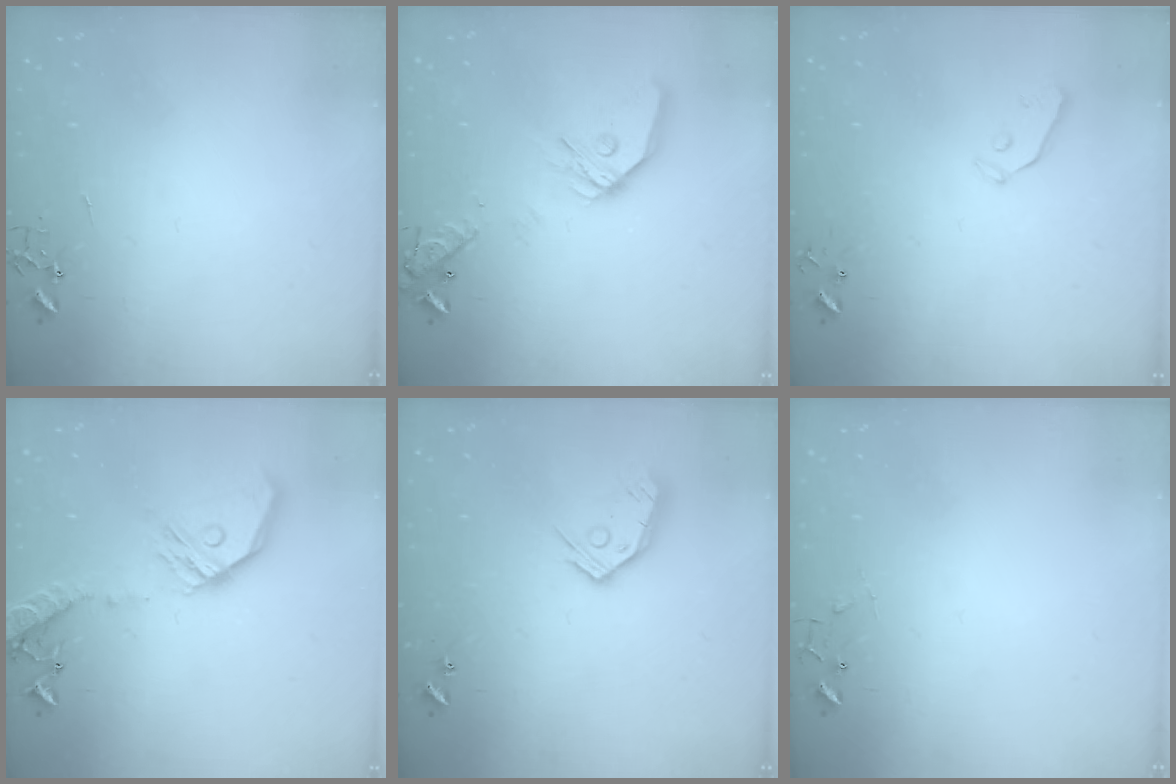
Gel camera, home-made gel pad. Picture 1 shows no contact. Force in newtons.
{"total": 17.0, "press": 16.8, "slide": 2.6}
{"total": 3.3, "press": 3.2, "slide": 0.5}
{"total": 18.2, "press": 17.9, "slide": 3.1}
{"total": 11.0, "press": 10.9, "slide": 1.2}
{"total": 5.7, "press": 5.7, "slide": 0.2}